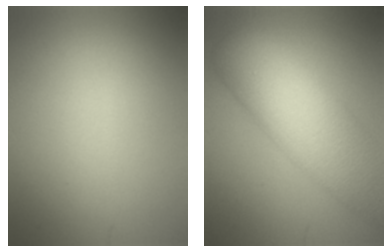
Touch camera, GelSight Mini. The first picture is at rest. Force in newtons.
{"total": 10.8, "press": 10.8, "slide": 0.5}